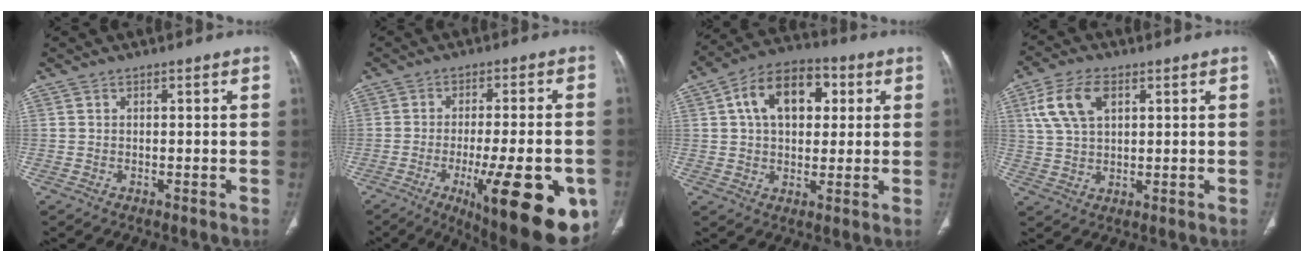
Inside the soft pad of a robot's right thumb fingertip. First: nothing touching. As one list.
[{"total": 22.2, "force": [-8.5, 6.4, 19.4], "torque": [-0.212, -0.002, -0.106]}, {"total": 14.0, "force": [3.7, 9.1, 9.9], "torque": [-0.134, 0.015, 0.053]}, {"total": 9.0, "force": [3.4, 5.2, 6.6], "torque": [-0.131, 0.004, 0.065]}]